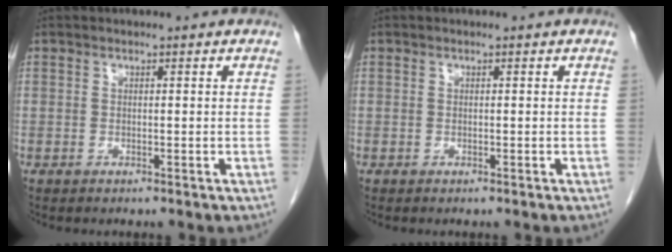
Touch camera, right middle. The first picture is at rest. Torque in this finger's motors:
{"motor_torque": [0.90, -0.72, 0.03, -0.01]}